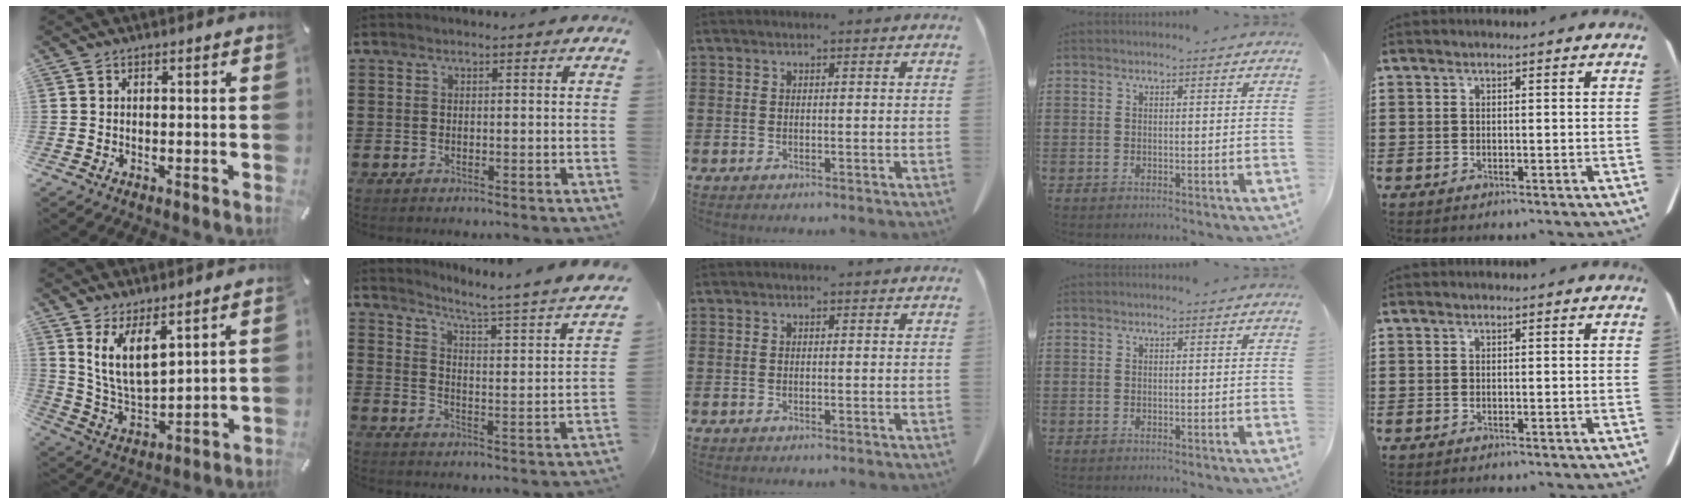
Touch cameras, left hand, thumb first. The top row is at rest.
{"thumb": {"total": 10.8, "force": [6.7, 4.7, 7.0], "torque": [-0.166, -0.032, 0.122]}, "index": {"total": 3.5, "force": [2.8, -1.1, 1.9], "torque": [-0.055, -0.039, 0.032]}}